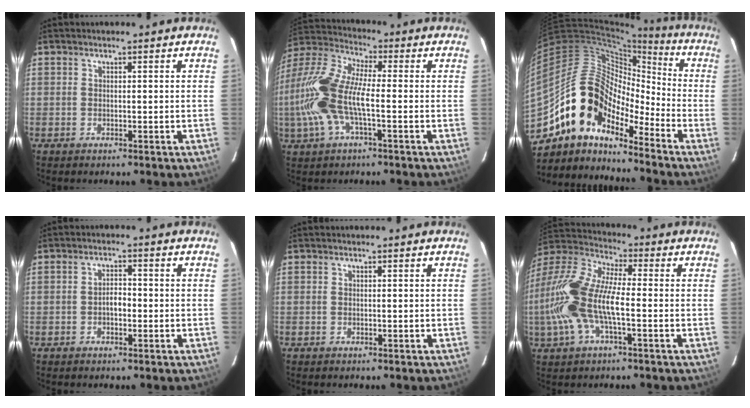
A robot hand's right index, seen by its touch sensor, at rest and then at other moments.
{"total": 15.7, "force": [-2.5, 5.8, 14.4], "torque": [-0.304, 0.005, -0.057]}
{"total": 14.7, "force": [-10.8, 6.9, 7.3], "torque": [-0.125, 0.016, -0.215]}
{"total": 2.3, "force": [-0.7, 1.3, 1.8], "torque": [-0.033, 0.008, -0.014]}
{"total": 0.0}
{"total": 17.2, "force": [-3.0, 6.3, 15.8], "torque": [-0.323, 0.002, -0.066]}